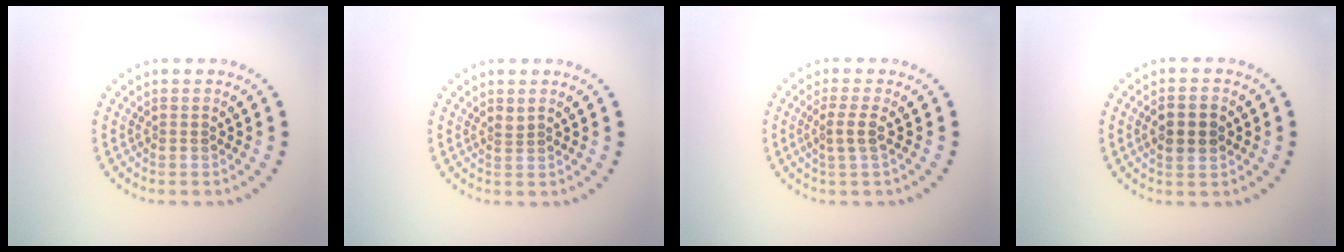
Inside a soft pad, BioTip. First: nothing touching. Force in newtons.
{"total": 0.9, "press": 0.5, "slide": 0.7}
{"total": 1.6, "press": 1.3, "slide": 1.0}
{"total": 2.7, "press": 2.7, "slide": 0.2}